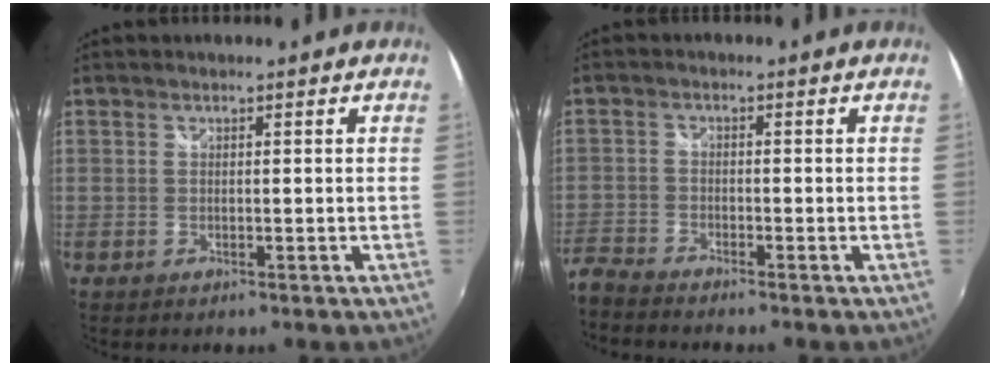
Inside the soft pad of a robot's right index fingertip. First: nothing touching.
{"total": 5.7, "force": [-5.6, 0.9, 0.9], "torque": [-0.039, -0.017, -0.117]}